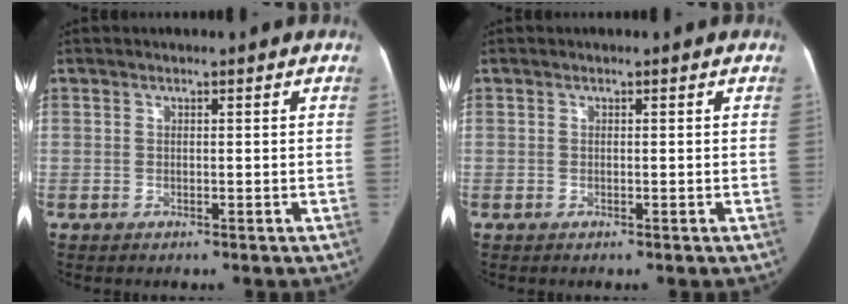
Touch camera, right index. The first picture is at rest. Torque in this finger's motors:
{"motor_torque": [-0.03, 0.02, 0.01, 0.01]}